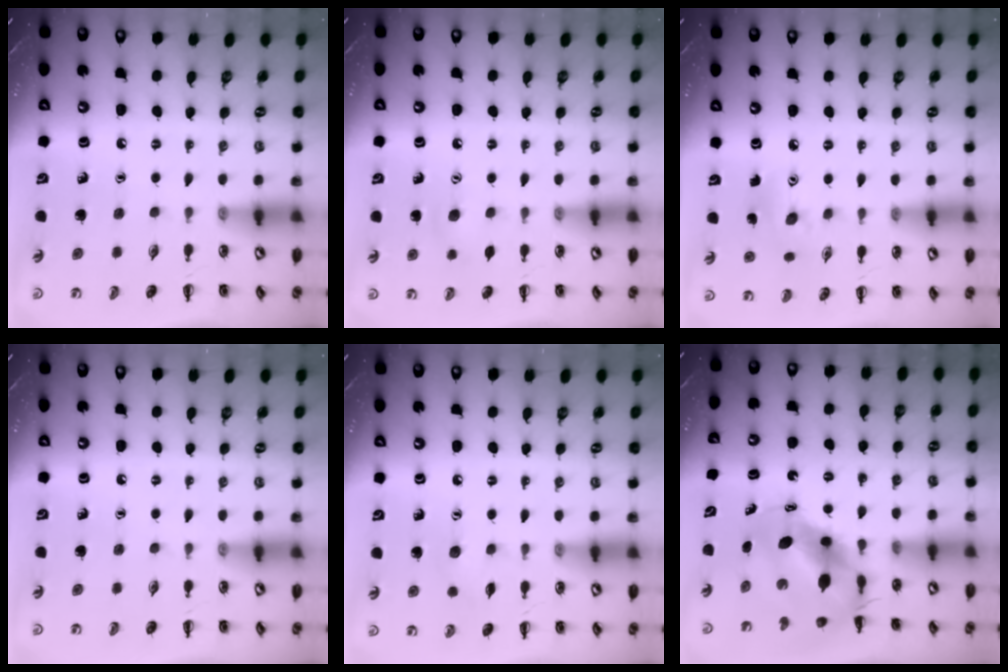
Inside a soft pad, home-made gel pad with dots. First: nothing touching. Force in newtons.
{"total": 6.1, "press": 5.9, "slide": 1.3}
{"total": 6.2, "press": 6.1, "slide": 0.8}
{"total": 0.0}
{"total": 4.3, "press": 4.2, "slide": 1.0}
{"total": 7.6, "press": 7.4, "slide": 1.8}